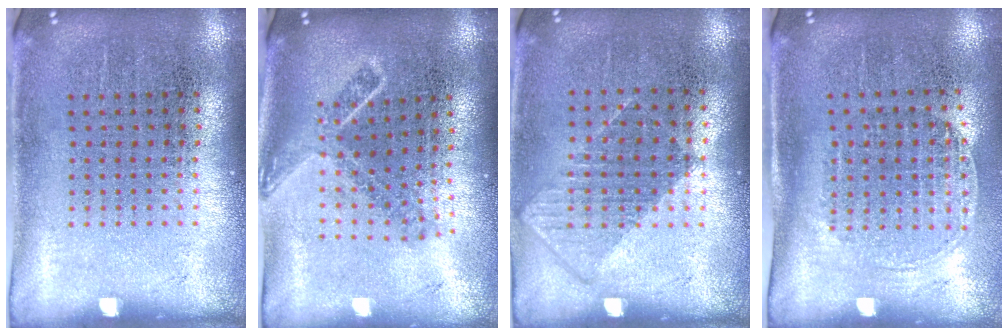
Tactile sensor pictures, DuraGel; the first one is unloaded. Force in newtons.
{"total": 1.8, "press": 1.4, "slide": 1.2}
{"total": 0.8, "press": 0.6, "slide": 0.4}
{"total": 1.4, "press": 1.2, "slide": 0.8}